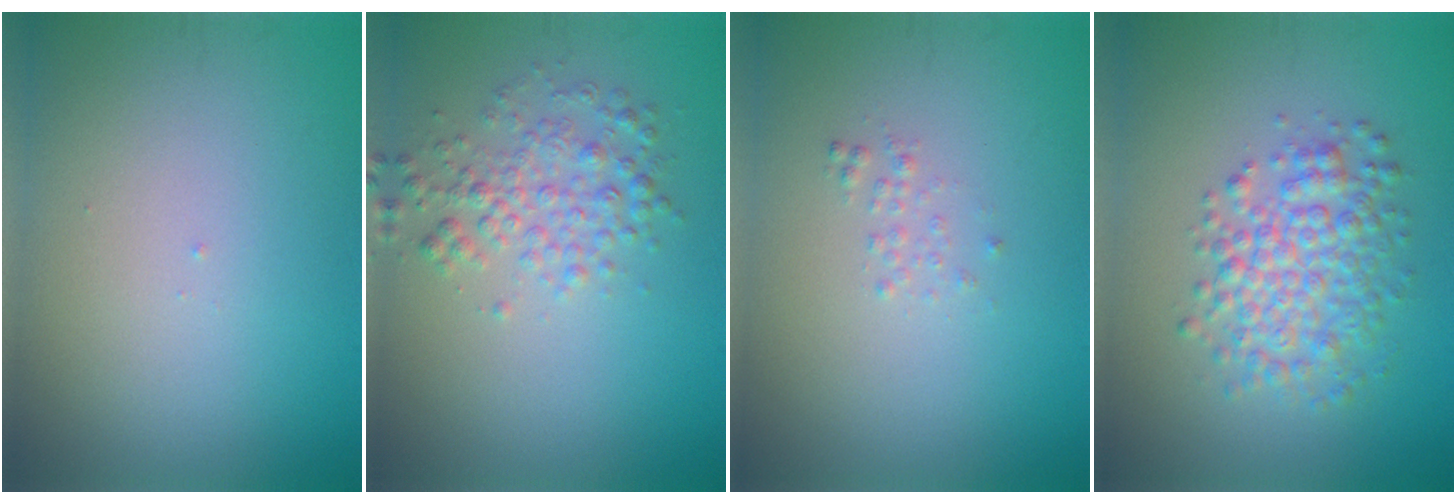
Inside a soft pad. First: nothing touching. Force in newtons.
{"total": 3.0, "press": 3.0, "slide": 0.0}
{"total": 0.7, "press": 0.7, "slide": 0.1}
{"total": 4.7, "press": 4.7, "slide": 0.1}